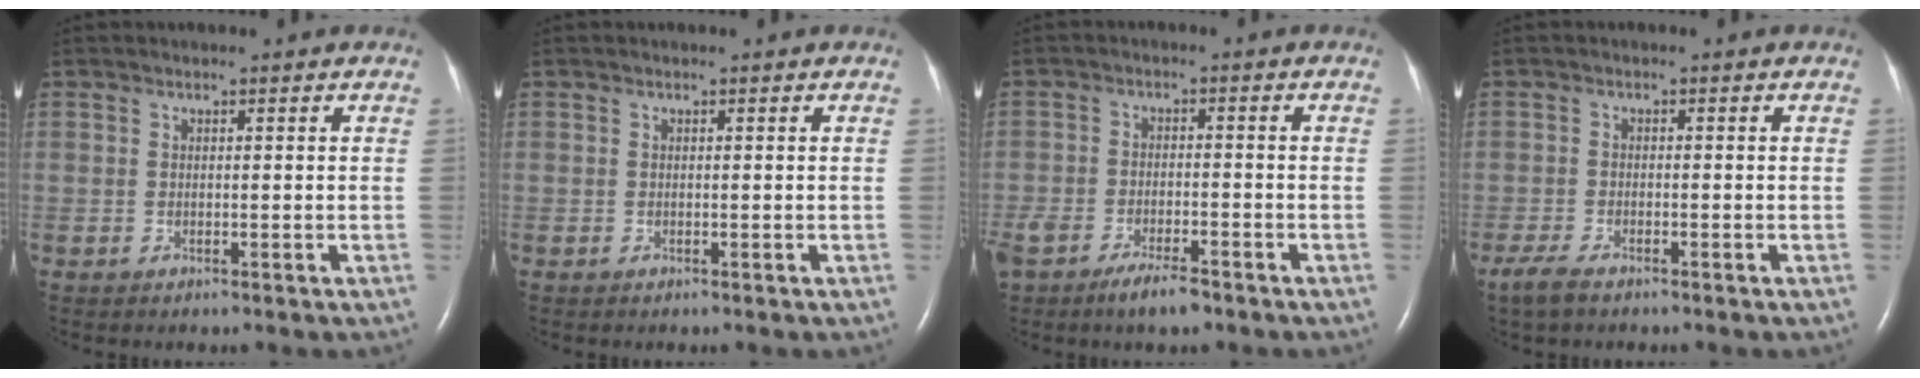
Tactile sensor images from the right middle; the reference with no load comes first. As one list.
[{"total": 0.0}, {"total": 6.3, "force": [-4.8, 1.9, 3.6], "torque": [-0.073, -0.006, -0.083]}, {"total": 3.4, "force": [-2.6, 0.9, 2.1], "torque": [-0.049, -0.009, -0.045]}]